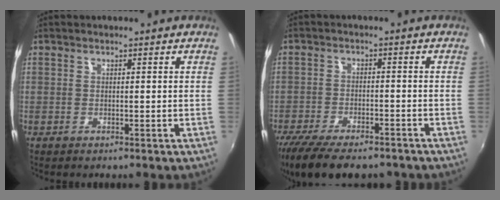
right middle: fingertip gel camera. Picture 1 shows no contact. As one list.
[{"total": 15.7, "force": [-12.3, 5.1, 8.2], "torque": [-0.176, -0.041, -0.194]}]